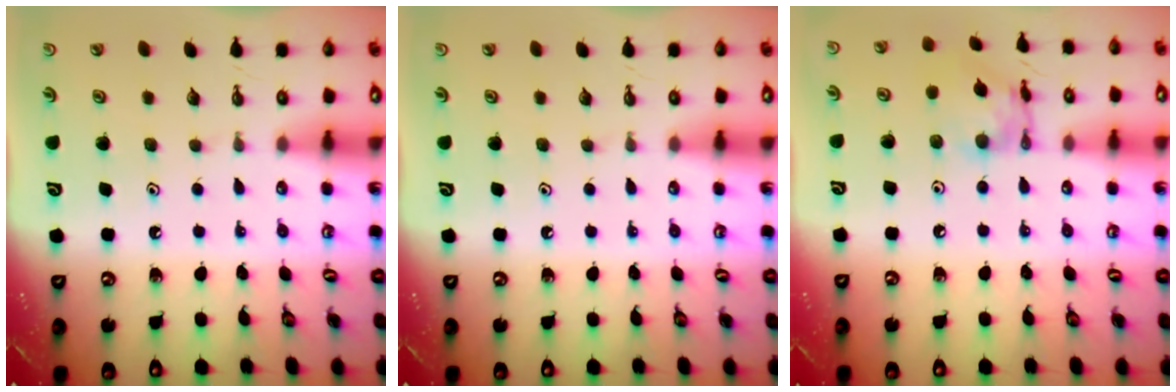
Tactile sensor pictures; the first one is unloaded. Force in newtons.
{"total": 0.0}
{"total": 12.0, "press": 12.0, "slide": 0.9}